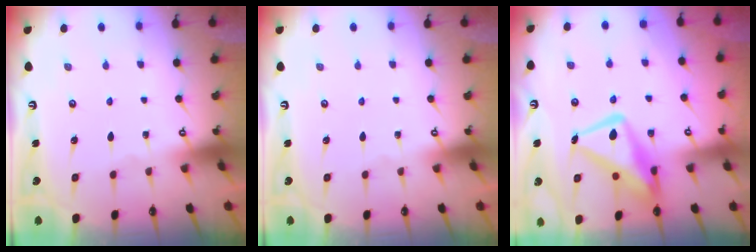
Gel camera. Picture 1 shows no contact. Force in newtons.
{"total": 0.0}
{"total": 14.7, "press": 14.6, "slide": 1.3}